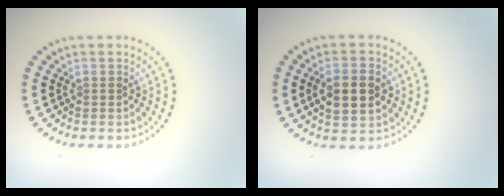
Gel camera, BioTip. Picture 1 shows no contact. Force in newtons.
{"total": 4.6, "press": 4.6, "slide": 0.3}